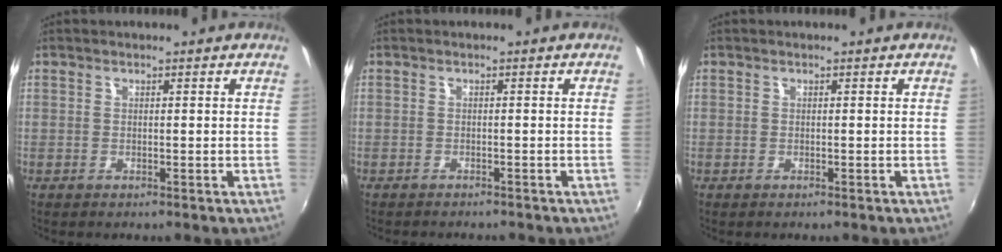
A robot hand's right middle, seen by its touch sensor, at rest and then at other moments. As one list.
[{"total": 2.7, "force": [-2.5, 0.6, 0.8], "torque": [-0.021, -0.012, -0.039]}, {"total": 0.0}]